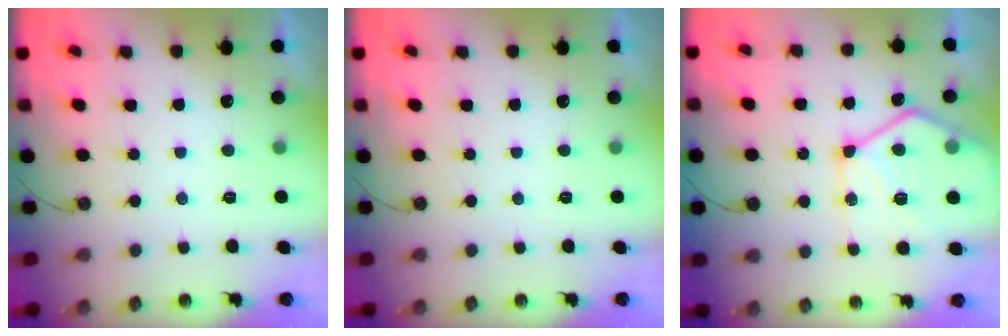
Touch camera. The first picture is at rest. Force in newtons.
{"total": 0.0}
{"total": 17.8, "press": 17.6, "slide": 2.2}